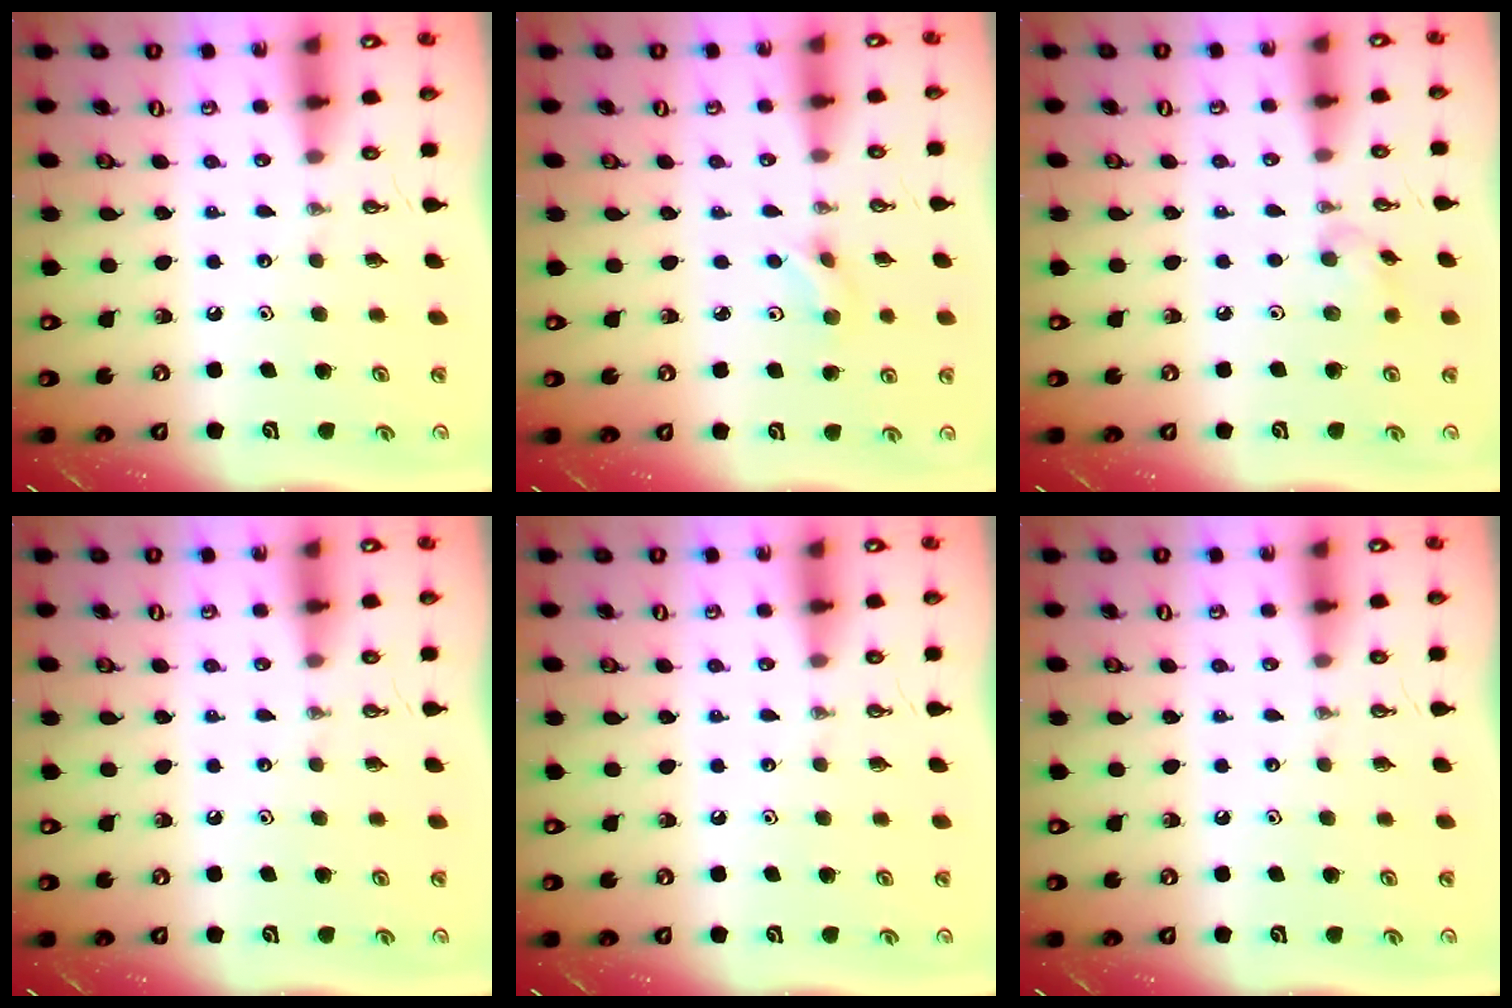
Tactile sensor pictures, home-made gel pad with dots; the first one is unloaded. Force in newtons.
{"total": 3.8, "press": 3.7, "slide": 0.9}
{"total": 5.2, "press": 5.1, "slide": 0.8}
{"total": 0.0}
{"total": 0.0}
{"total": 0.0}